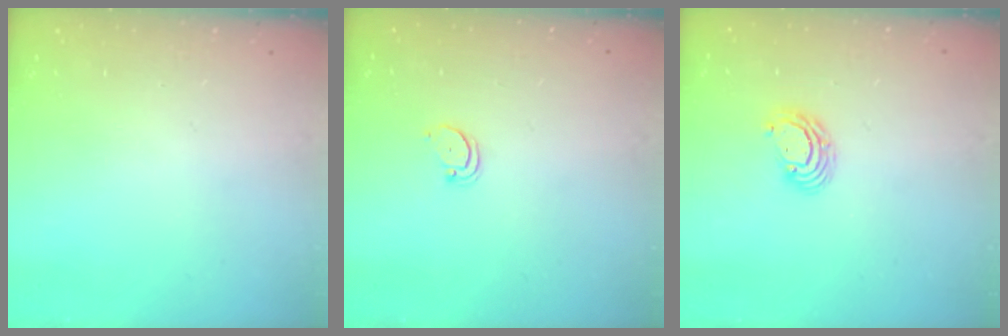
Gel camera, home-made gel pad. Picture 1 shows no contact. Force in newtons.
{"total": 2.5, "press": 2.5, "slide": 0.2}
{"total": 5.6, "press": 5.6, "slide": 0.3}